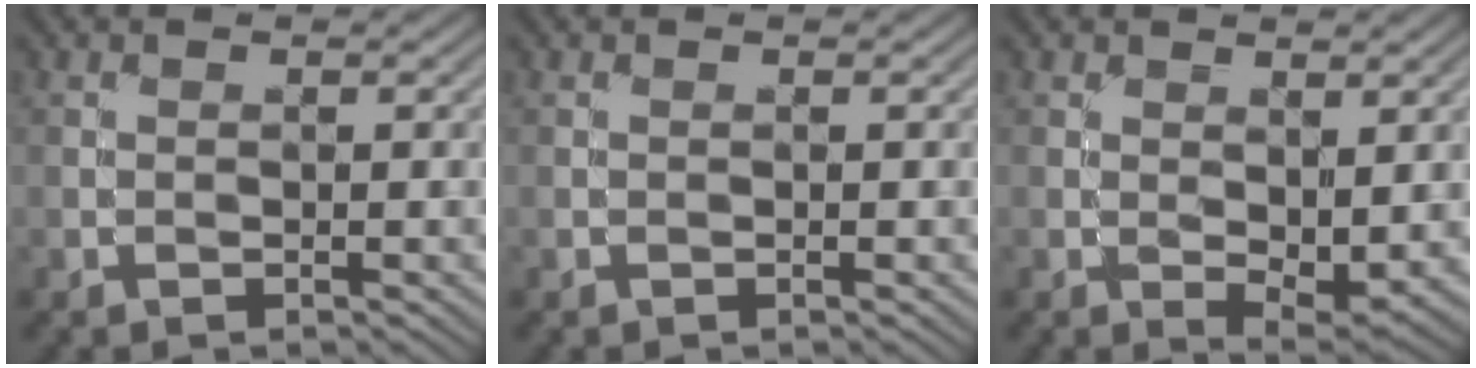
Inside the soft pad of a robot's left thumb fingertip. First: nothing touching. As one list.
[{"total": 0.0}, {"total": 2.8, "force": [0.3, 1.5, 2.4], "torque": [-0.042, -0.010, 0.010]}]